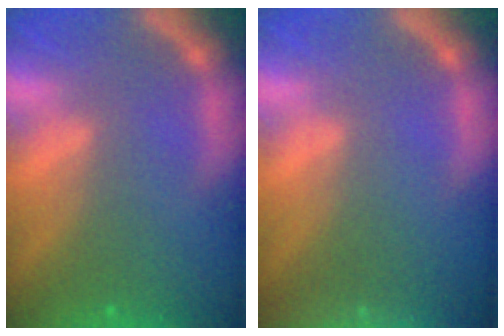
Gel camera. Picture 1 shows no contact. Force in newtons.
{"total": 7.9}